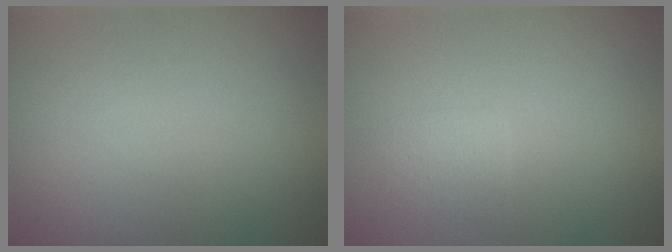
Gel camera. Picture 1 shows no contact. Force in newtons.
{"total": 1.2, "press": 1.2, "slide": 0.1}